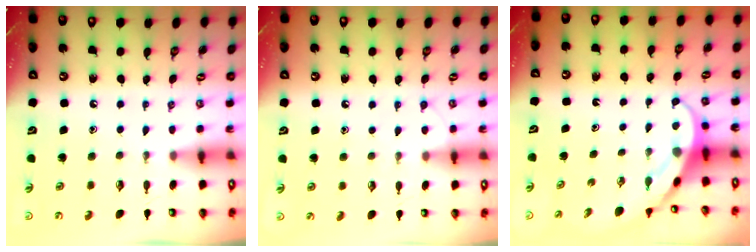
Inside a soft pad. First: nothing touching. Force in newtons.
{"total": 5.1, "press": 5.0, "slide": 0.7}
{"total": 4.0, "press": 3.9, "slide": 0.4}